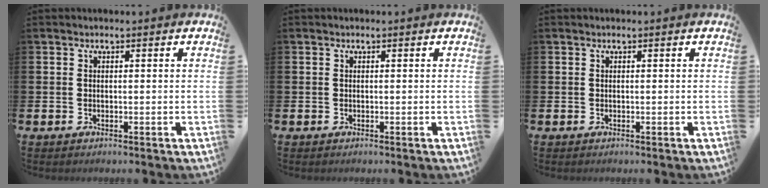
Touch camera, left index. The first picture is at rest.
{"total": 0.0}
{"total": 0.0}